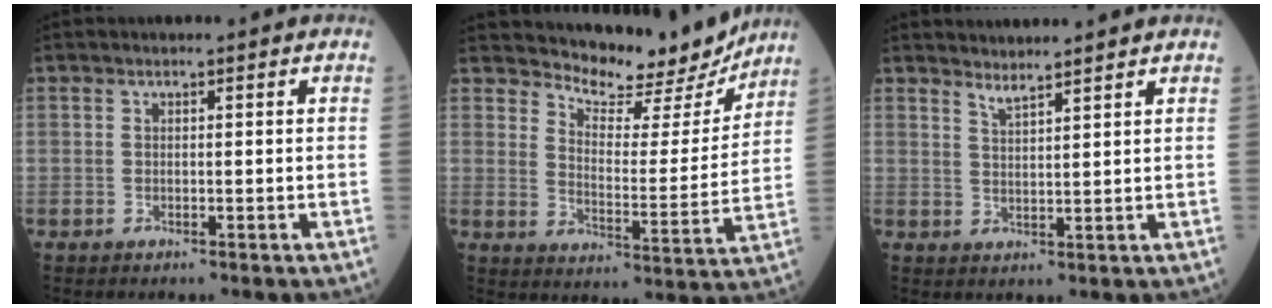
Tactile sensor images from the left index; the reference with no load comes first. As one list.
[{"total": 12.3, "force": [11.7, 2.7, 2.4], "torque": [-0.041, -0.029, 0.165]}, {"total": 3.3, "force": [3.2, -0.3, 0.8], "torque": [-0.019, 0.003, 0.052]}]